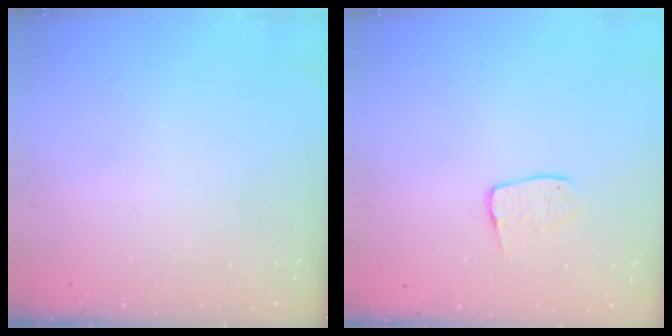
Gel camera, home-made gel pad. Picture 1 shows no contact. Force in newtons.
{"total": 6.1, "press": 6.1, "slide": 0.3}